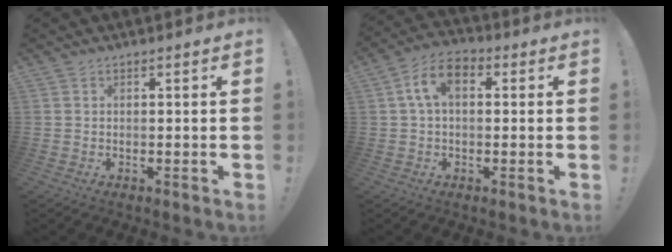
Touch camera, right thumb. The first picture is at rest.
{"total": 8.5, "force": [1.9, 5.2, 6.5], "torque": [-0.113, 0.011, 0.037]}